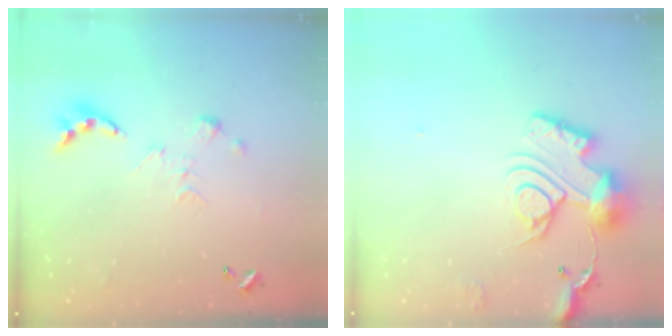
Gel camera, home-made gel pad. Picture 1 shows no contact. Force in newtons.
{"total": 13.9, "press": 13.8, "slide": 1.6}